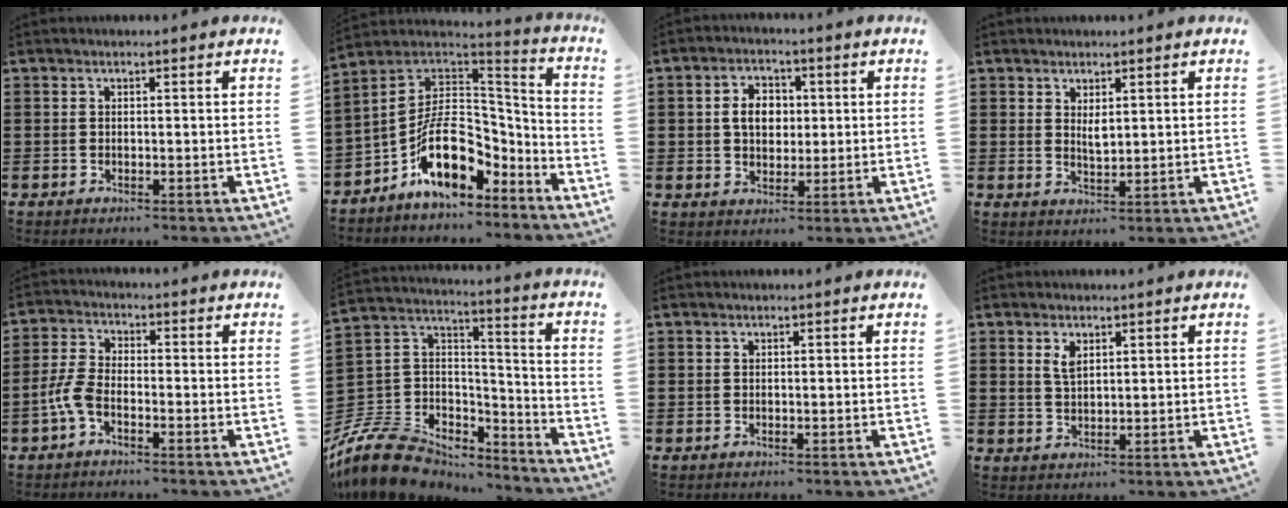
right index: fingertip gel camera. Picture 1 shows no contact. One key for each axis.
{"total": 12.2, "fx": -5.6, "fy": 6.5, "fz": 8.7, "tx": -0.166, "ty": -0.002, "tz": -0.110}
{"total": 4.9, "fx": 0.4, "fy": 3.7, "fz": 3.2, "tx": -0.065, "ty": 0.011, "tz": 0.002}
{"total": 2.0, "fx": 1.0, "fy": 0.6, "fz": 1.6, "tx": -0.023, "ty": -0.004, "tz": 0.017}
{"total": 4.3, "fx": -2.4, "fy": 1.6, "fz": 3.1, "tx": -0.091, "ty": -0.007, "tz": -0.052}
{"total": 11.4, "fx": -9.1, "fy": 6.0, "fz": 3.4, "tx": -0.104, "ty": 0.018, "tz": -0.180}
{"total": 0.0}
{"total": 2.6, "fx": 1.5, "fy": 1.2, "fz": 1.8, "tx": -0.040, "ty": 0.004, "tz": 0.027}